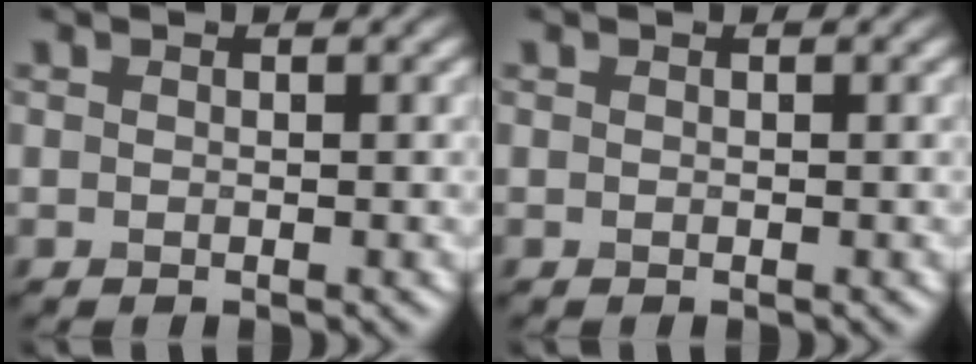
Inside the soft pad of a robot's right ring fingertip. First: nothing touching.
{"total": 0.0}